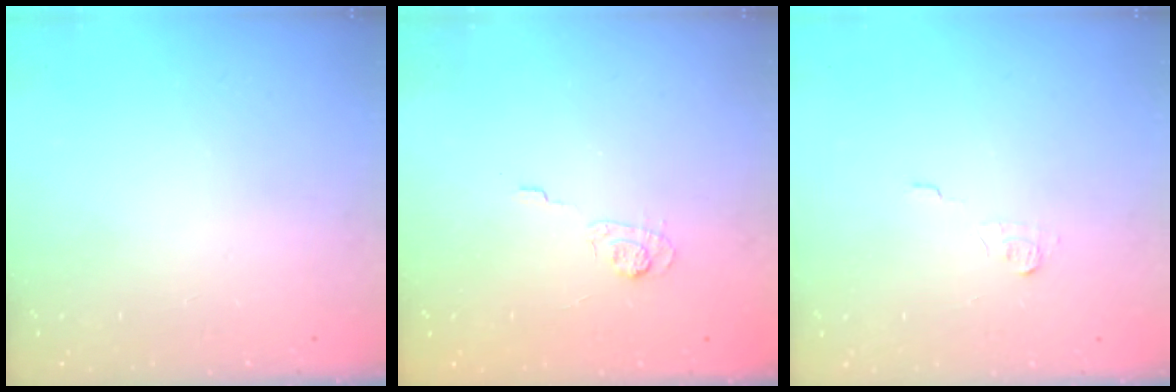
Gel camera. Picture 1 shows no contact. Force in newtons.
{"total": 3.1, "press": 2.7, "slide": 1.5}
{"total": 3.6, "press": 3.6, "slide": 0.4}